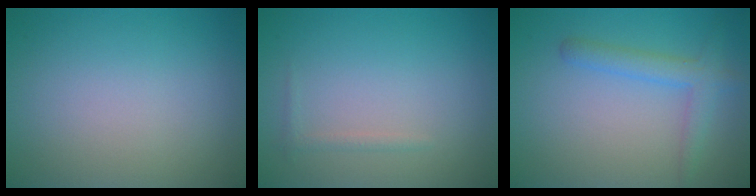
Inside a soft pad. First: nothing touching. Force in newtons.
{"total": 0.7, "press": 0.7, "slide": 0.0}
{"total": 2.7, "press": 2.7, "slide": 0.1}